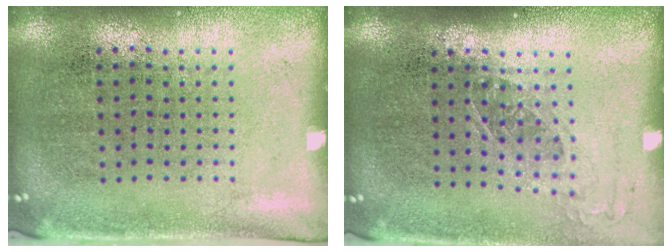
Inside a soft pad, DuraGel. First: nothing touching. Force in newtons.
{"total": 1.2, "press": 0.9, "slide": 0.7}